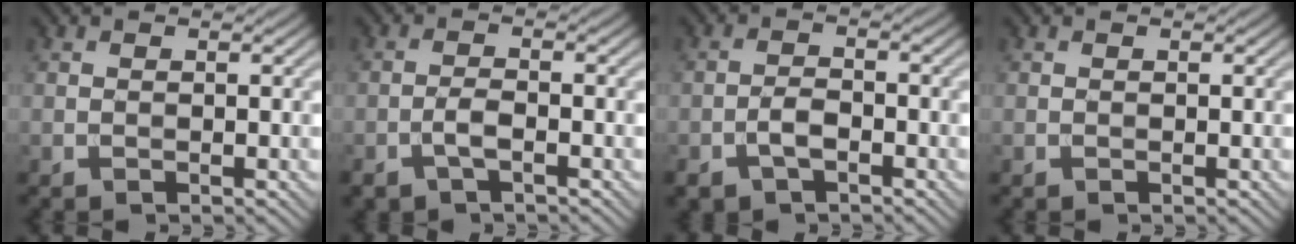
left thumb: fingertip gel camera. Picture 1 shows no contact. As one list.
[{"total": 2.8, "force": [-1.5, 1.1, 2.1], "torque": [-0.048, 0.001, -0.036]}, {"total": 3.5, "force": [-1.9, 1.8, 2.3], "torque": [-0.045, 0.002, -0.040]}, {"total": 0.0}]